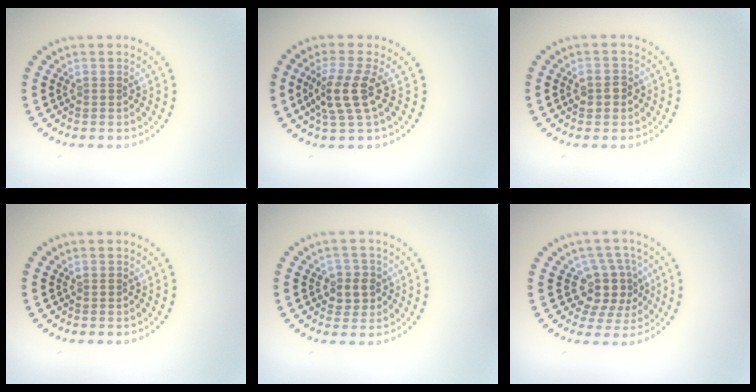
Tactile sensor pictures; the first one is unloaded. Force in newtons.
{"total": 3.6, "press": 3.0, "slide": 2.0}
{"total": 1.8, "press": 1.8, "slide": 0.1}
{"total": 0.0}
{"total": 2.3, "press": 2.2, "slide": 0.7}
{"total": 4.0, "press": 3.3, "slide": 2.2}